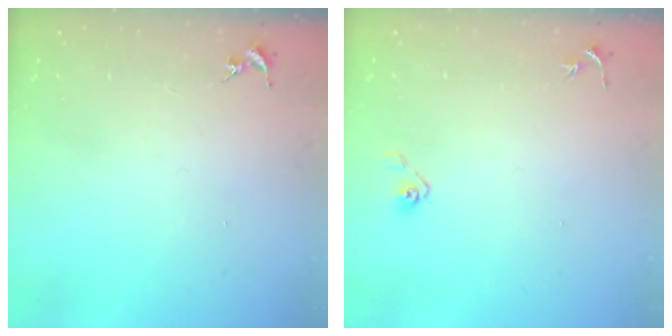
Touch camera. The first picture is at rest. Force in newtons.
{"total": 4.0, "press": 3.4, "slide": 2.0}